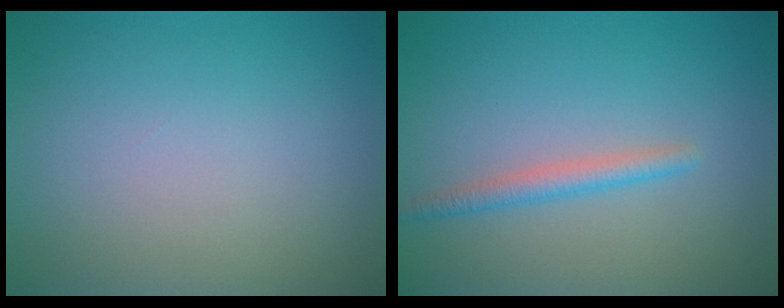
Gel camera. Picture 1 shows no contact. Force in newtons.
{"total": 1.8, "press": 1.8, "slide": 0.1}